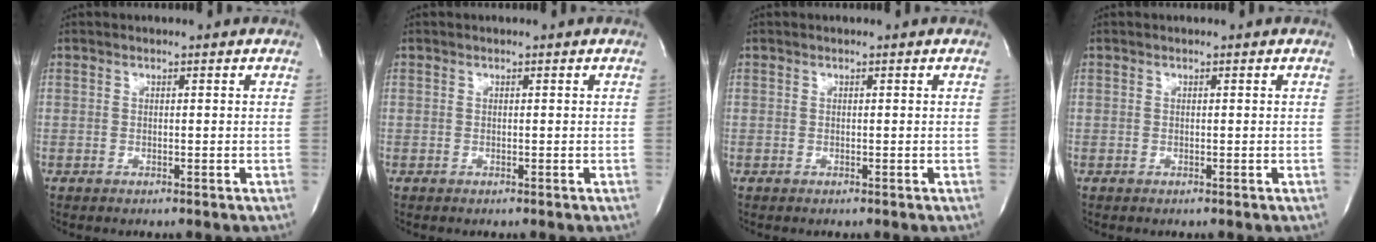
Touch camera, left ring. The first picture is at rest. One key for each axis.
{"total": 0.0}
{"total": 0.0}
{"total": 0.0}